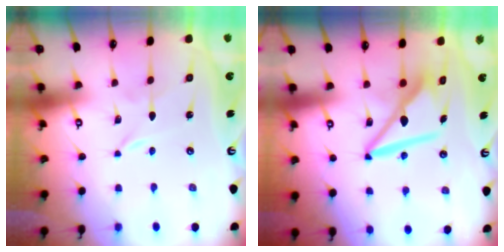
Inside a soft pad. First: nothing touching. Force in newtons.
{"total": 9.7, "press": 9.7, "slide": 0.9}